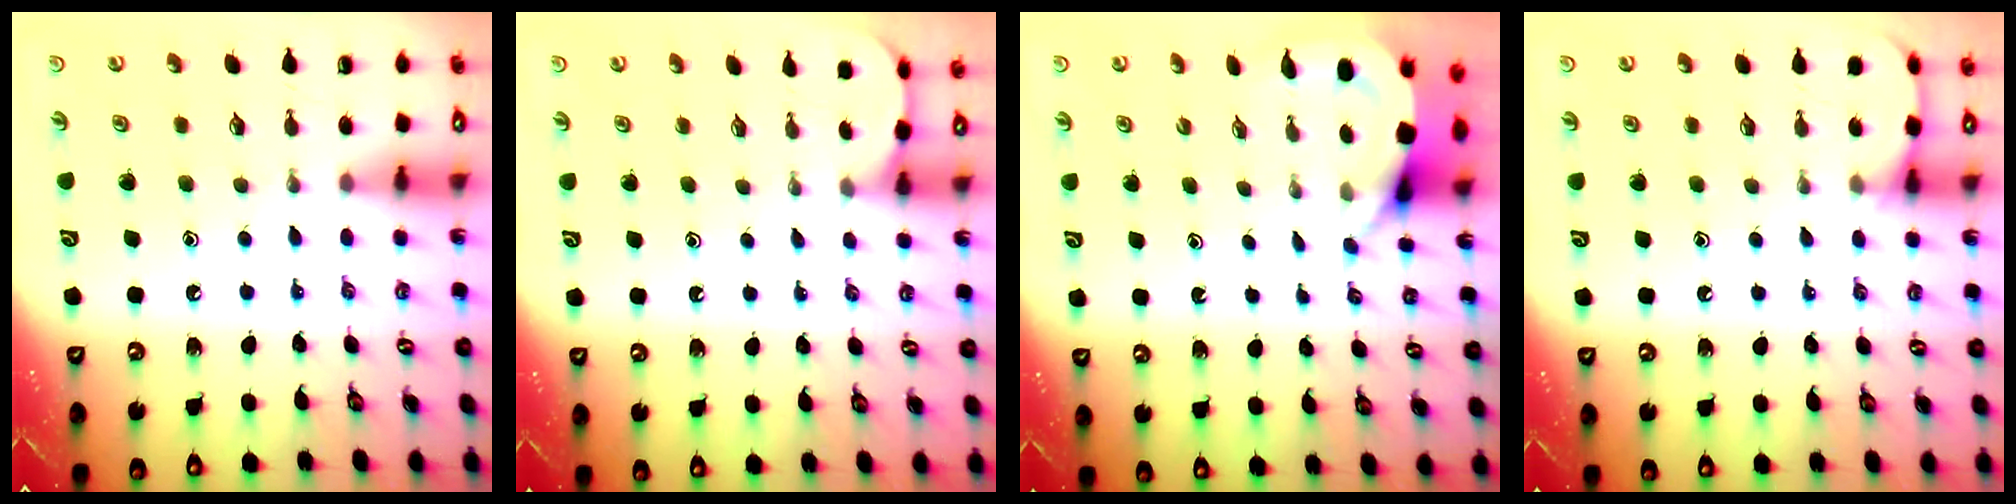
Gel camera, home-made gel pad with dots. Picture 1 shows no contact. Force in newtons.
{"total": 1.4, "press": 1.4, "slide": 0.0}
{"total": 3.9, "press": 3.8, "slide": 0.2}
{"total": 4.7, "press": 4.7, "slide": 0.5}